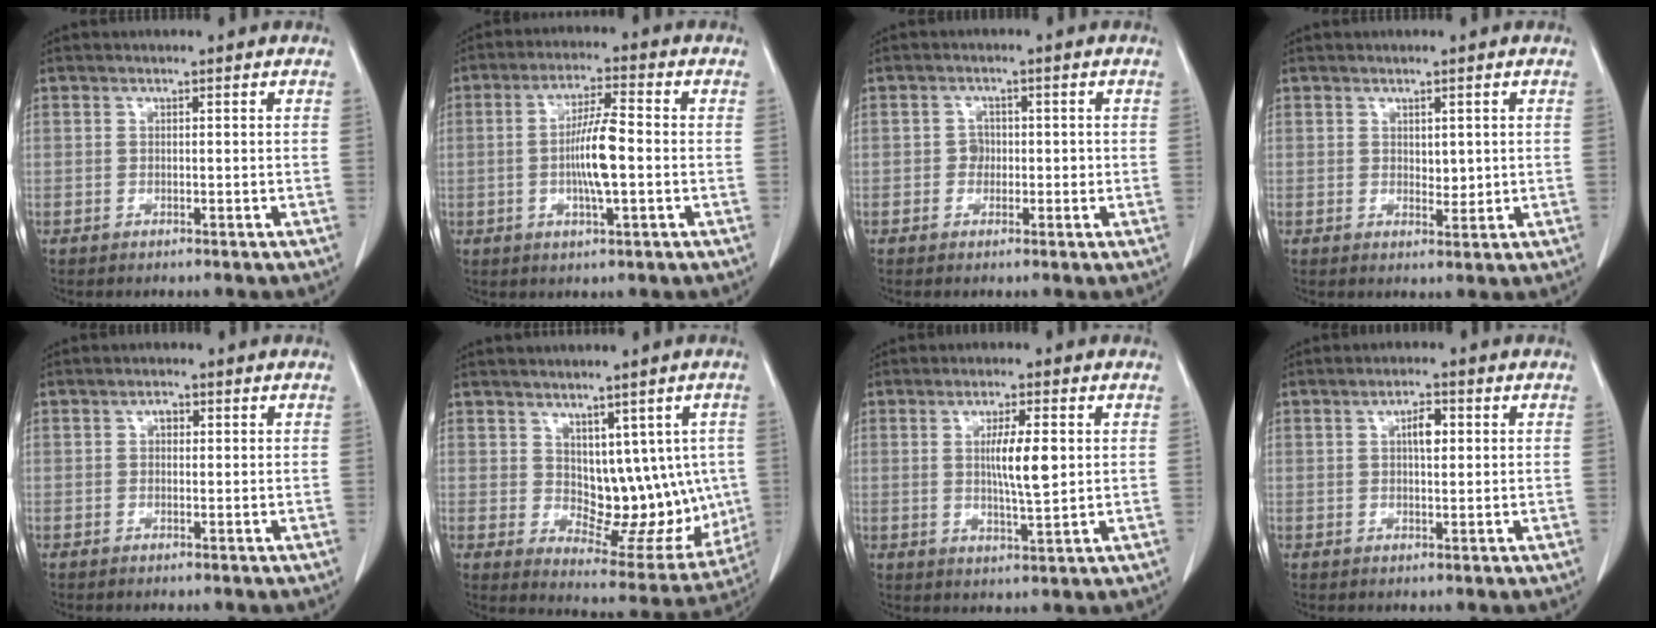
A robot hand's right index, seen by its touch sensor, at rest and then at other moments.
{"total": 7.7, "force": [-0.8, 1.0, 7.6], "torque": [-0.142, 0.003, -0.016]}
{"total": 2.1, "force": [-0.1, 1.9, 0.8], "torque": [-0.003, 0.009, -0.001]}
{"total": 2.0, "force": [0.5, 1.2, 1.5], "torque": [-0.021, -0.007, 0.009]}
{"total": 1.2, "force": [0.3, 0.9, 0.8], "torque": [-0.008, 0.006, 0.002]}
{"total": 12.0, "force": [1.5, 7.0, 9.7], "torque": [-0.101, 0.008, 0.046]}
{"total": 6.3, "force": [0.9, 0.8, 6.2], "torque": [-0.111, -0.003, 0.018]}
{"total": 3.3, "force": [0.8, 1.2, 2.9], "torque": [-0.051, 0.003, 0.010]}